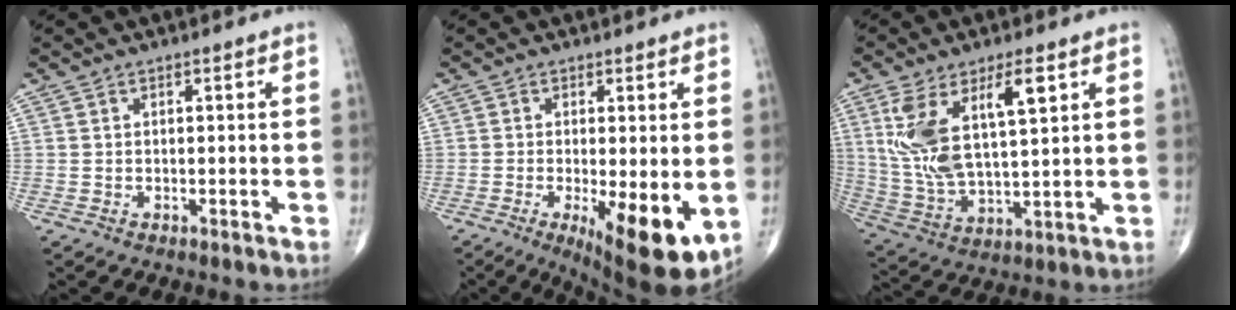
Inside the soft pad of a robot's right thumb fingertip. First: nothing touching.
{"total": 11.6, "force": [-2.9, 3.4, 10.7], "torque": [-0.155, -0.024, -0.035]}
{"total": 15.0, "force": [5.5, 5.7, 12.8], "torque": [-0.250, -0.020, 0.115]}